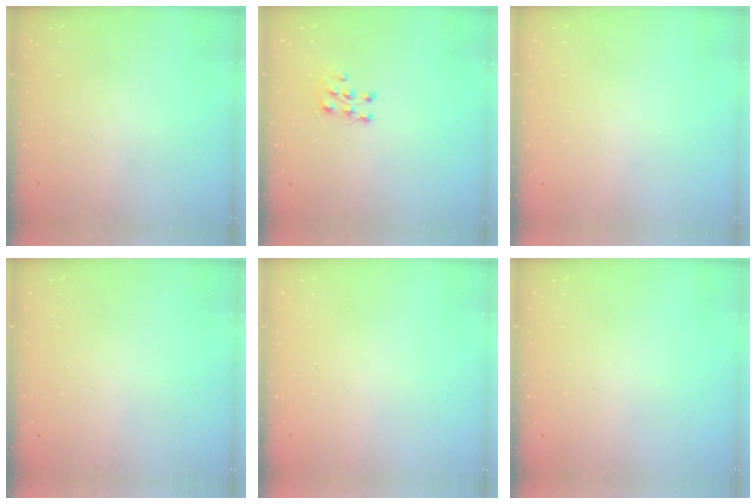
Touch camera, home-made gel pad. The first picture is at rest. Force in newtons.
{"total": 6.8, "press": 6.7, "slide": 0.6}
{"total": 0.0}
{"total": 0.0}
{"total": 0.0}
{"total": 0.0}